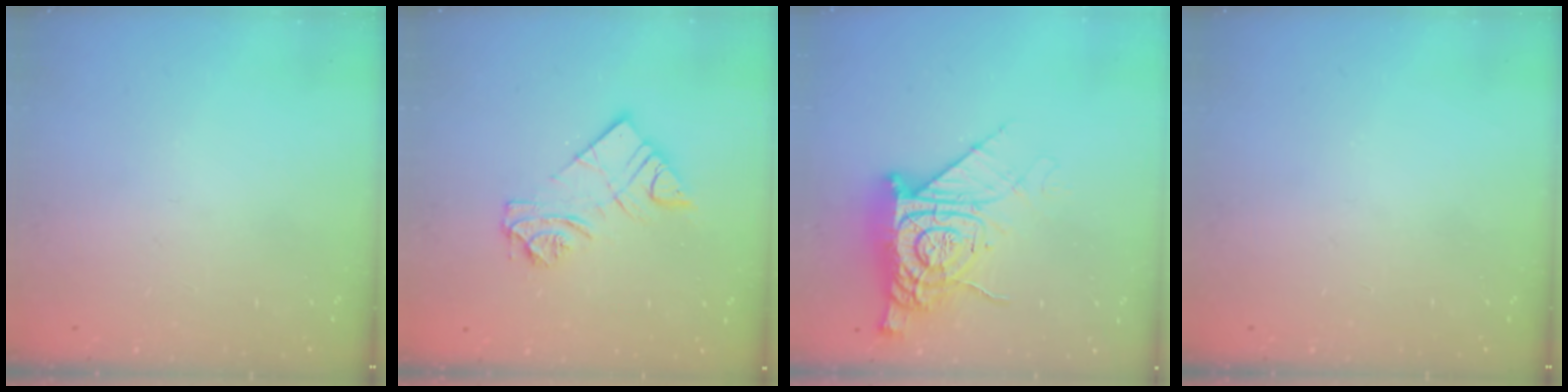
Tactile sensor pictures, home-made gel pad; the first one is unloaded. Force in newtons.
{"total": 10.9, "press": 10.9, "slide": 0.8}
{"total": 14.3, "press": 14.2, "slide": 1.3}
{"total": 0.0}